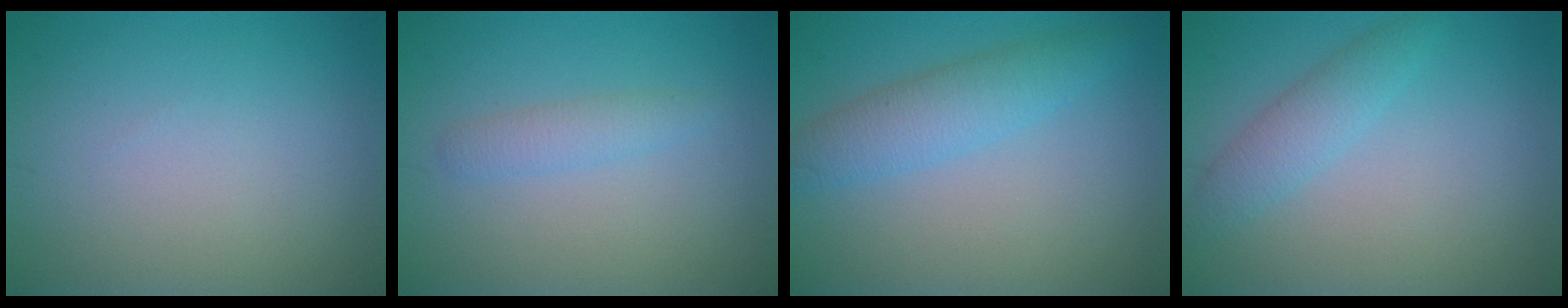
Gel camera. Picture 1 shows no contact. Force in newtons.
{"total": 1.6, "press": 1.6, "slide": 0.2}
{"total": 3.5, "press": 3.5, "slide": 0.2}
{"total": 2.5, "press": 2.5, "slide": 0.2}